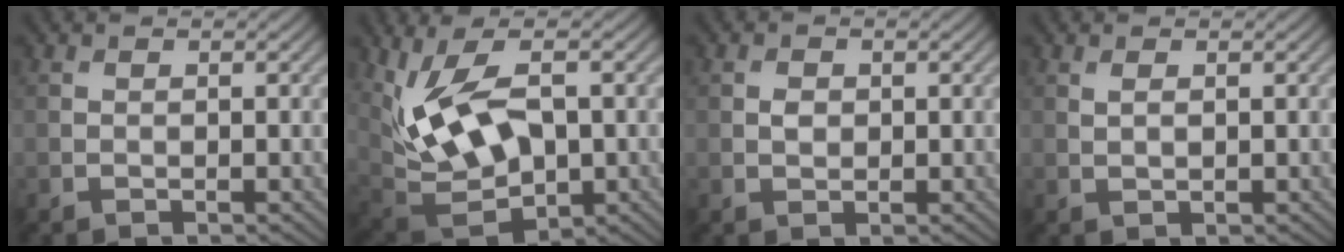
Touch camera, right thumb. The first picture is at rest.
{"total": 11.3, "force": [2.7, 5.4, 9.6], "torque": [-0.201, -0.005, 0.049]}
{"total": 1.2, "force": [0.2, 1.0, 0.7], "torque": [-0.014, -0.001, 0.000]}
{"total": 1.1, "force": [0.5, 0.4, 0.9], "torque": [-0.023, -0.002, 0.012]}